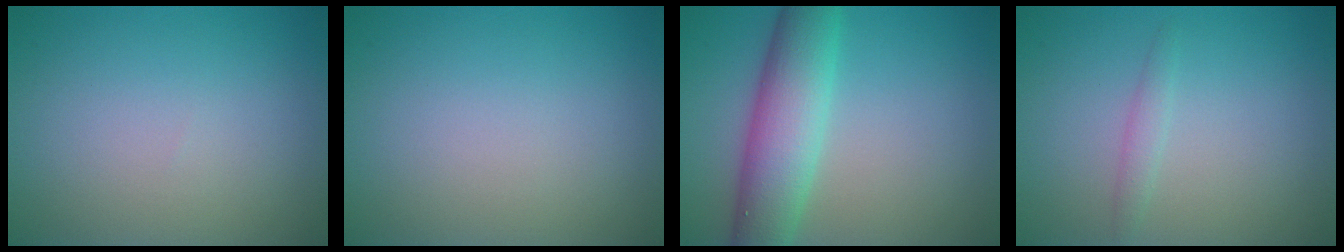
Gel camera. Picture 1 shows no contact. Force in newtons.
{"total": 0.0}
{"total": 6.9, "press": 6.9, "slide": 0.1}
{"total": 1.0, "press": 1.0, "slide": 0.1}